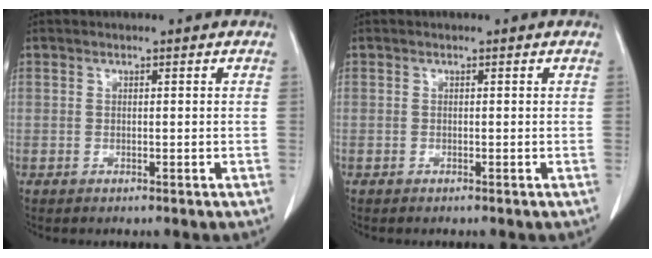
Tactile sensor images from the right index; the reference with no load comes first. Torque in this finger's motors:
{"motor_torque": [-0.01, 0.00, 0.00, -0.03]}